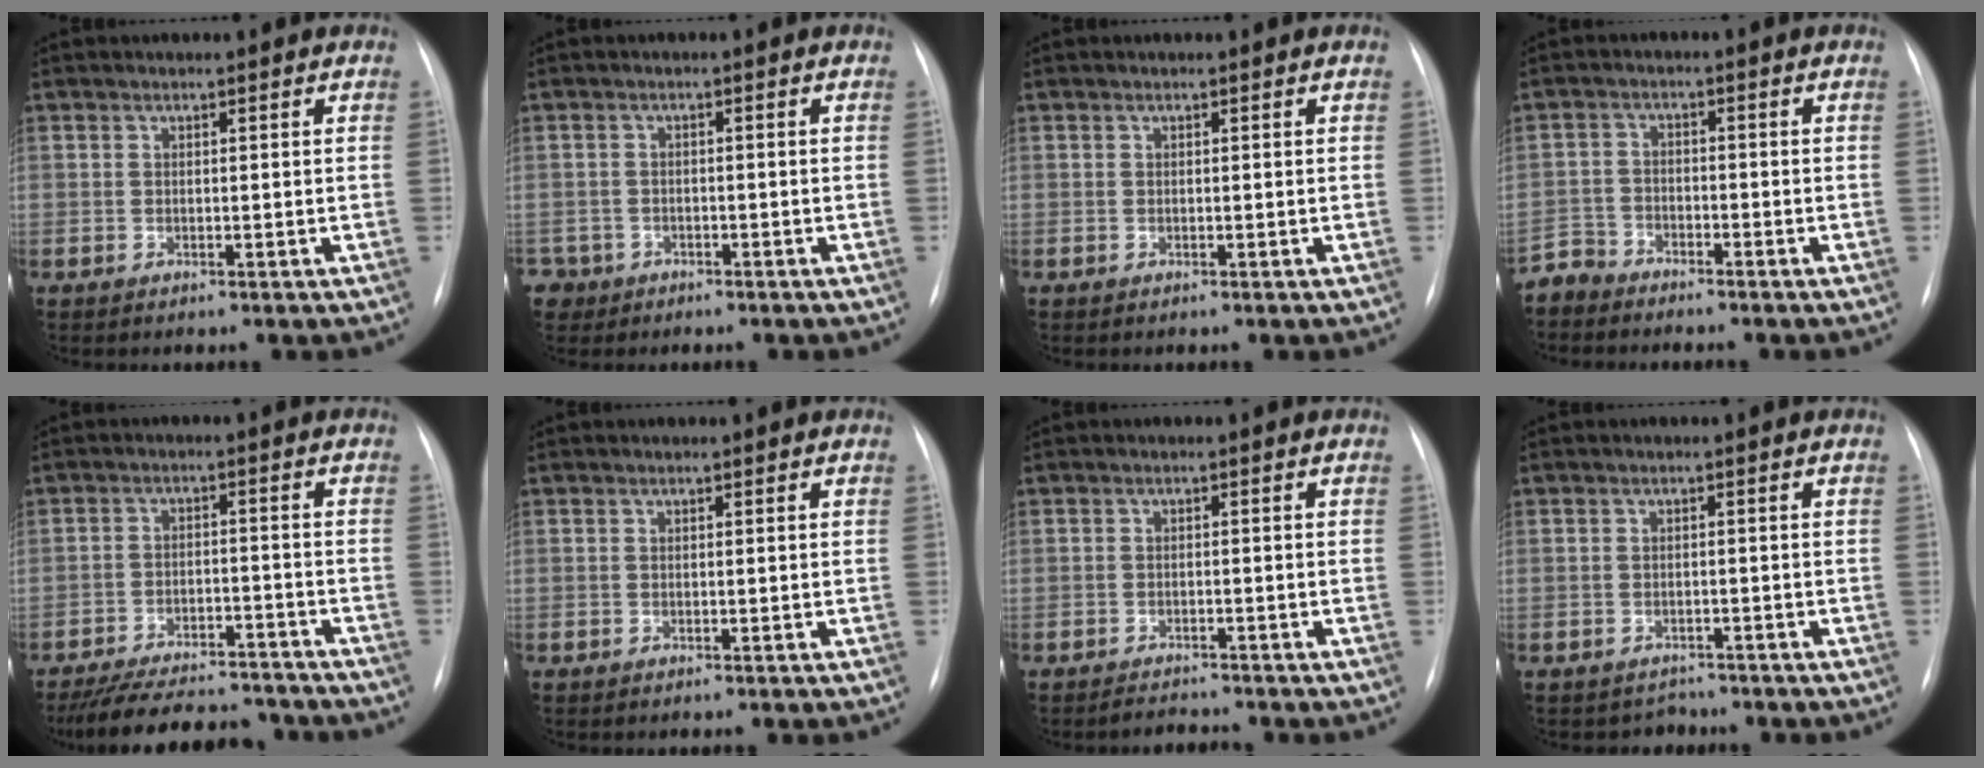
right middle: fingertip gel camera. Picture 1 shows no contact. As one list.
[{"total": 3.5, "force": [-2.1, 2.7, -0.4], "torque": [0.007, 0.009, -0.037]}, {"total": 0.0}, {"total": 3.6, "force": [-3.4, 0.9, -0.9], "torque": [0.020, -0.007, -0.068]}, {"total": 16.4, "force": [-14.7, 4.1, 5.9], "torque": [-0.117, -0.001, -0.209]}, {"total": 0.0}, {"total": 1.8, "force": [-1.8, 0.1, -0.1], "torque": [-0.001, -0.010, -0.024]}, {"total": 2.2, "force": [-1.7, 1.2, -0.7], "torque": [0.005, 0.006, -0.023]}]